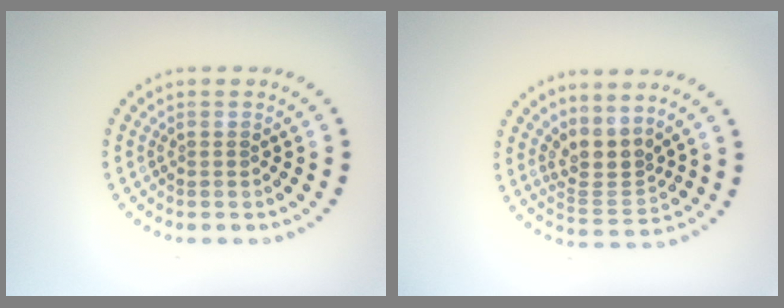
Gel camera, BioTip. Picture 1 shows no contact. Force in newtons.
{"total": 3.0, "press": 2.1, "slide": 2.1}